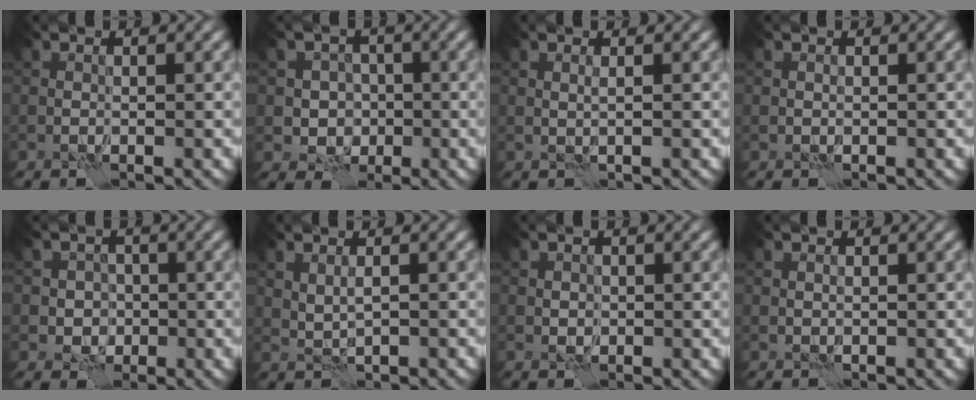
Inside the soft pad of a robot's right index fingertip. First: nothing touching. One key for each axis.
{"total": 3.4, "fx": -0.8, "fy": 3.0, "fz": 1.2, "tx": -0.001, "ty": 0.001, "tz": -0.027}
{"total": 0.5, "fx": 0.1, "fy": -0.4, "fz": 0.3, "tx": -0.007, "ty": -0.001, "tz": 0.001}
{"total": 0.0}
{"total": 2.6, "fx": -0.6, "fy": 2.4, "fz": 0.9, "tx": 0.009, "ty": 0.000, "tz": -0.023}
{"total": 1.3, "fx": 0.3, "fy": 0.5, "fz": 1.2, "tx": -0.021, "ty": -0.002, "tz": 0.009}
{"total": 0.7, "fx": -0.1, "fy": 0.6, "fz": 0.3, "tx": -0.006, "ty": 0.000, "tz": -0.004}
{"total": 0.0}